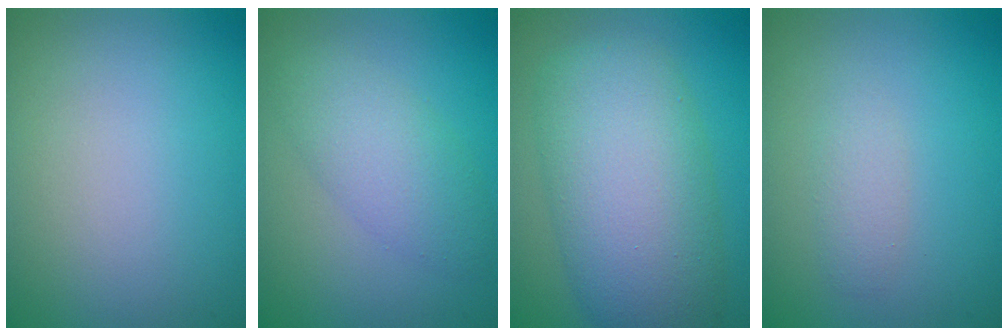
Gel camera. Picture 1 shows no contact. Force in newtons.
{"total": 3.8, "press": 3.8, "slide": 0.1}
{"total": 9.9, "press": 9.9, "slide": 0.4}
{"total": 1.4, "press": 1.4, "slide": 0.1}